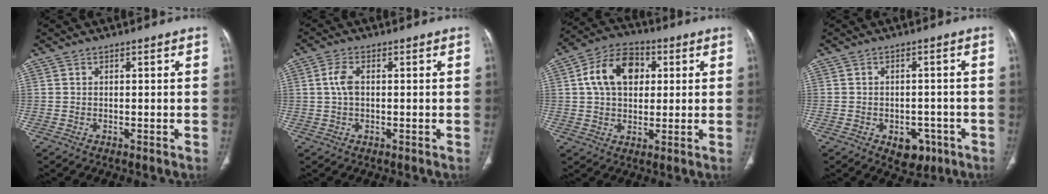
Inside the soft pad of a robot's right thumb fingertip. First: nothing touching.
{"total": 3.5, "force": [0.4, 1.9, 2.9], "torque": [-0.069, 0.006, 0.006]}
{"total": 12.5, "force": [2.8, 8.8, 8.4], "torque": [-0.125, 0.013, 0.040]}
{"total": 5.7, "force": [-2.7, 3.9, 3.1], "torque": [-0.017, 0.015, -0.027]}